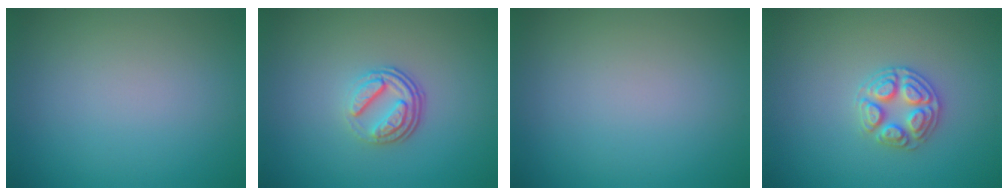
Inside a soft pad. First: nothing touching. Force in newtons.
{"total": 3.7, "press": 2.5, "slide": 2.7}
{"total": 0.0}
{"total": 2.9, "press": 2.8, "slide": 0.3}